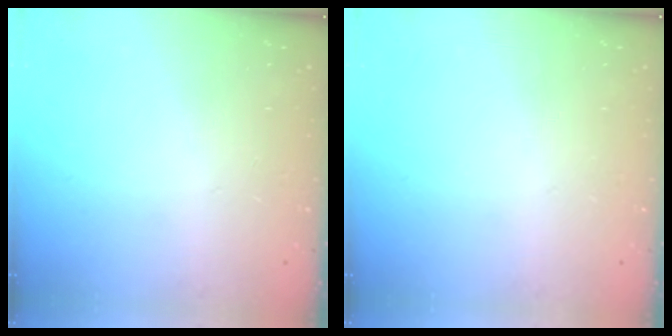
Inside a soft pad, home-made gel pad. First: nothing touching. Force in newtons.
{"total": 0.0}